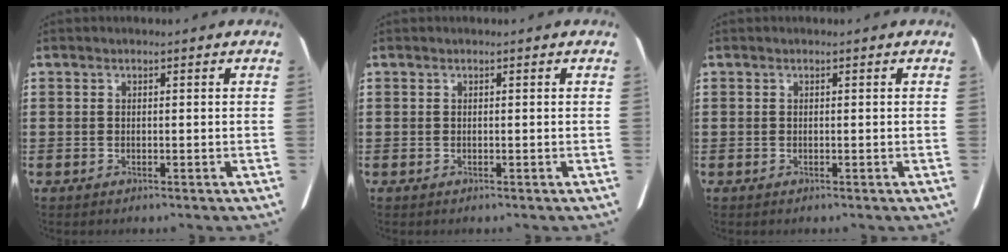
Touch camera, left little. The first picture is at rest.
{"total": 0.0}
{"total": 0.0}